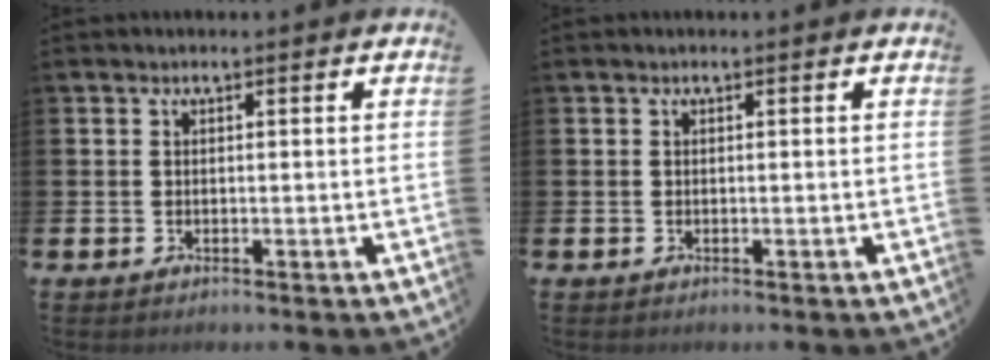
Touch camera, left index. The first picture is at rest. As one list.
[{"total": 0.0}]